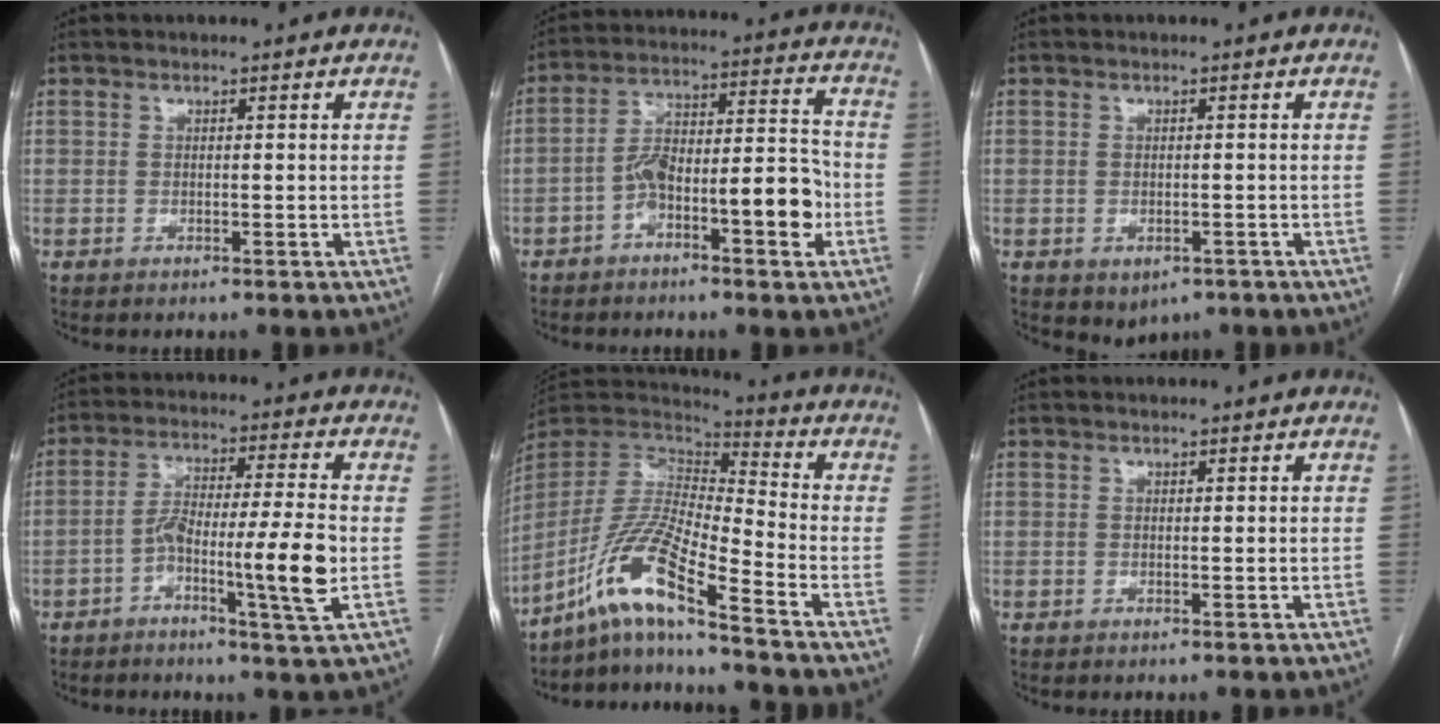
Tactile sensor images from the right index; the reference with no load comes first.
{"total": 11.9, "force": [-4.4, 3.3, 10.5], "torque": [-0.168, 0.039, -0.067]}
{"total": 3.3, "force": [-1.7, 2.3, 1.7], "torque": [-0.020, -0.002, -0.011]}
{"total": 10.6, "force": [-3.2, -0.1, 10.1], "torque": [-0.183, 0.008, -0.056]}
{"total": 13.6, "force": [-10.2, -0.6, 9.0], "torque": [-0.187, 0.000, -0.196]}
{"total": 0.0}